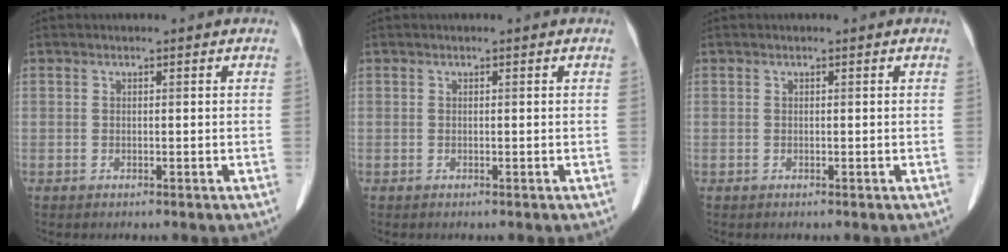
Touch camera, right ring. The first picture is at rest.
{"total": 0.0}
{"total": 0.0}